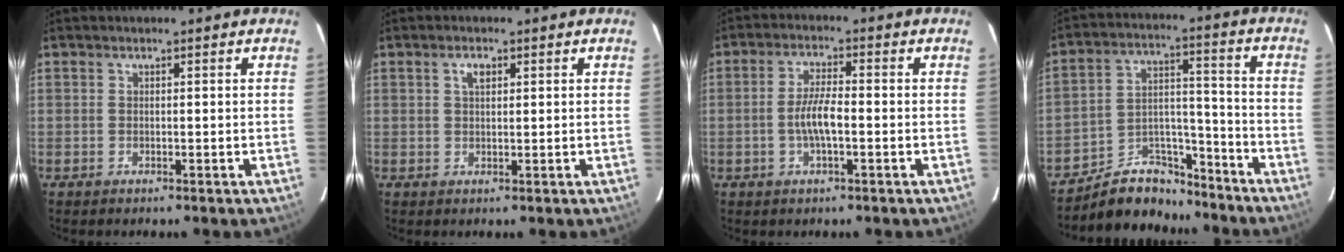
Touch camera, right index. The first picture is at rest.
{"total": 2.1, "force": [0.8, 1.1, 1.5], "torque": [-0.027, 0.006, 0.014]}
{"total": 5.5, "force": [-1.4, 1.4, 5.2], "torque": [-0.102, 0.004, -0.026]}
{"total": 12.5, "force": [-10.9, 5.5, 2.5], "torque": [-0.048, 0.055, -0.173]}